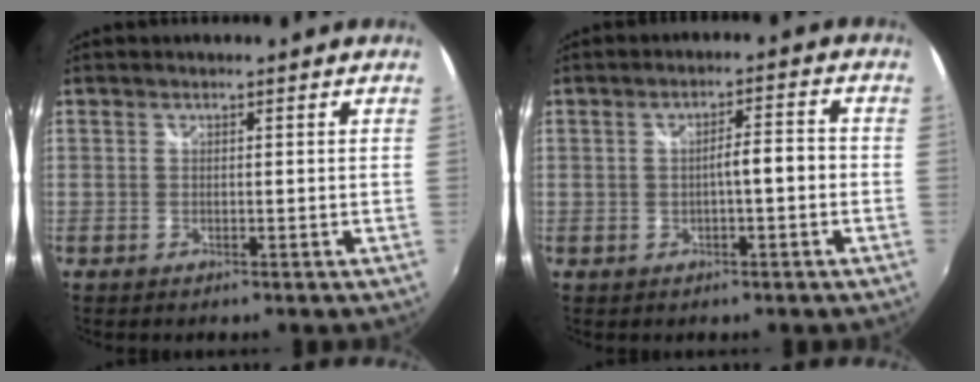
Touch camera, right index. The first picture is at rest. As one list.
[{"total": 4.1, "force": [-0.9, 0.7, 3.9], "torque": [-0.063, 0.010, -0.010]}]